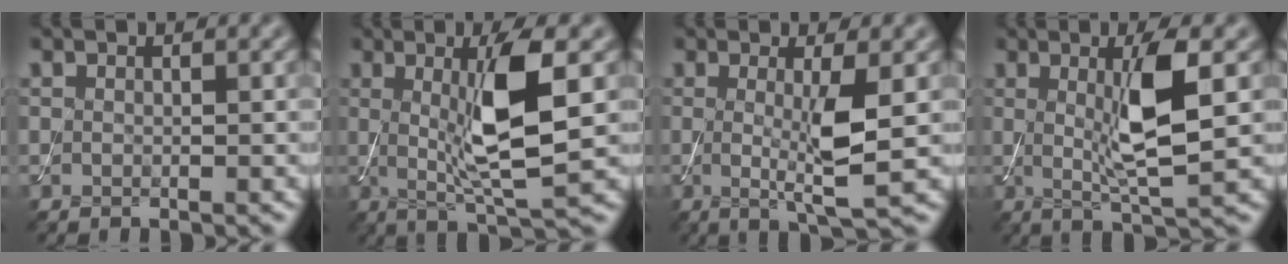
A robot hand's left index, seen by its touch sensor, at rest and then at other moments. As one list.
[{"total": 7.4, "force": [0.7, 1.4, 7.2], "torque": [-0.127, -0.007, 0.017]}, {"total": 4.4, "force": [0.0, 0.6, 4.4], "torque": [-0.082, -0.013, 0.002]}, {"total": 6.0, "force": [0.7, 1.1, 5.8], "torque": [-0.108, -0.007, 0.016]}]